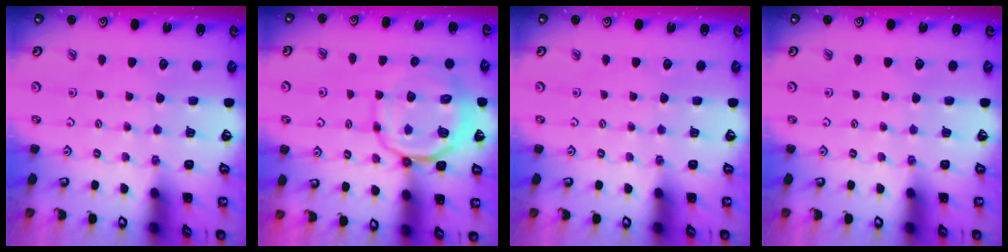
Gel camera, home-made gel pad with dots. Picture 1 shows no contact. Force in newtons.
{"total": 11.2, "press": 11.1, "slide": 2.0}
{"total": 0.0}
{"total": 0.0}